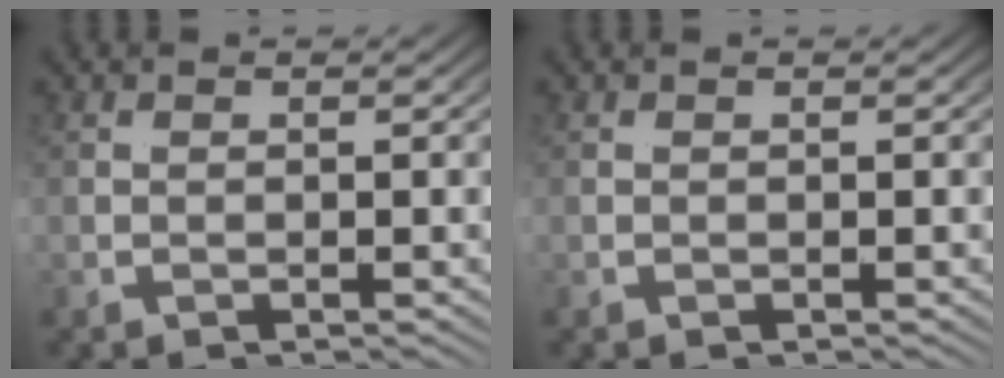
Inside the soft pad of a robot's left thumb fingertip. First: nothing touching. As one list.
[{"total": 0.0}]